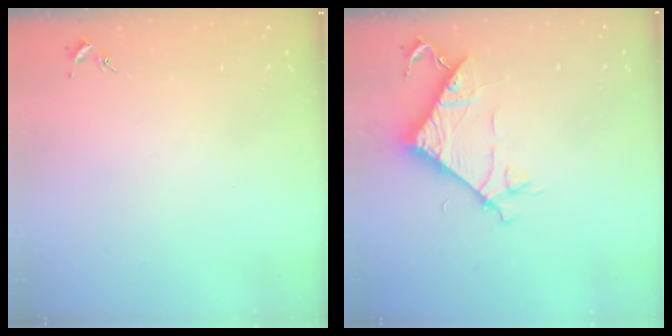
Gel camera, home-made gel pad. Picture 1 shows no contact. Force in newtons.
{"total": 7.5, "press": 7.5, "slide": 0.4}